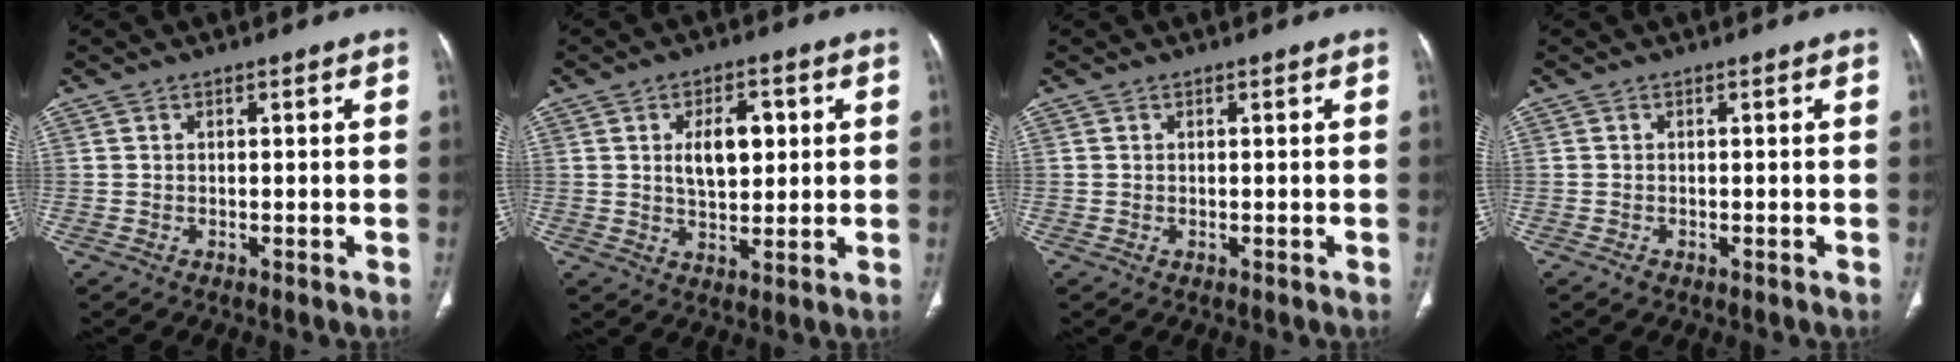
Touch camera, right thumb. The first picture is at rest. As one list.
[{"total": 8.2, "force": [1.8, 4.6, 6.5], "torque": [-0.084, -0.004, 0.034]}, {"total": 0.0}, {"total": 0.9, "force": [-0.4, 0.7, 0.4], "torque": [-0.009, 0.000, -0.006]}]